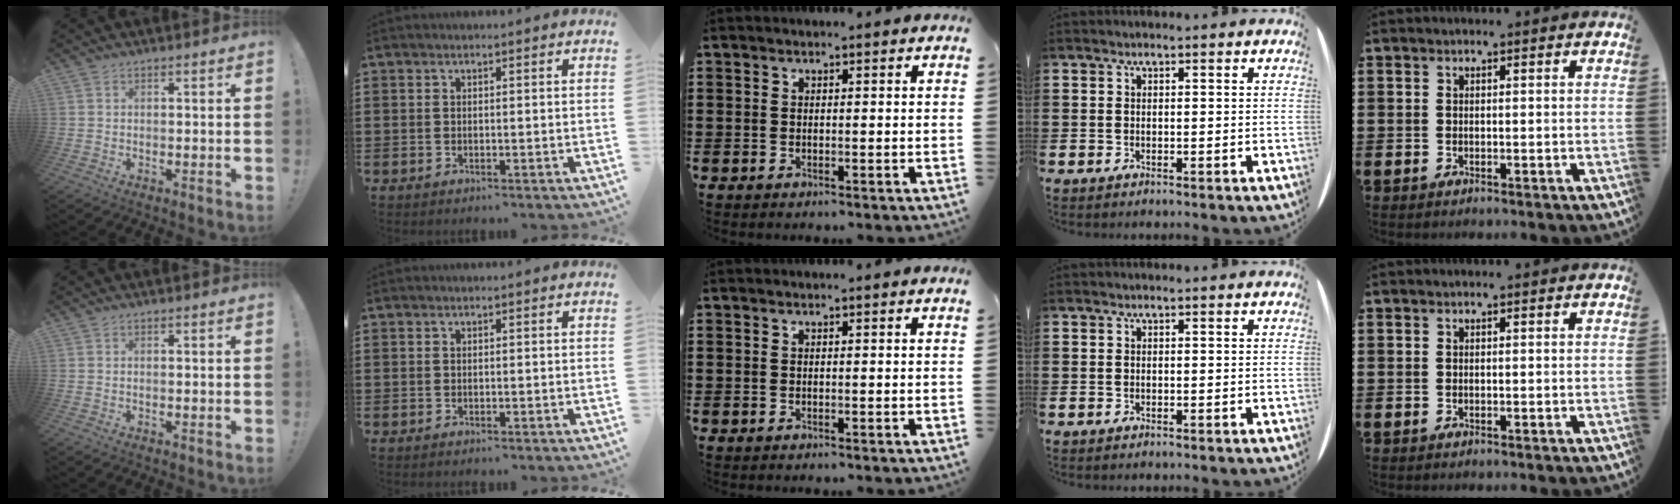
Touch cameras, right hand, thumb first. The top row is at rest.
{}